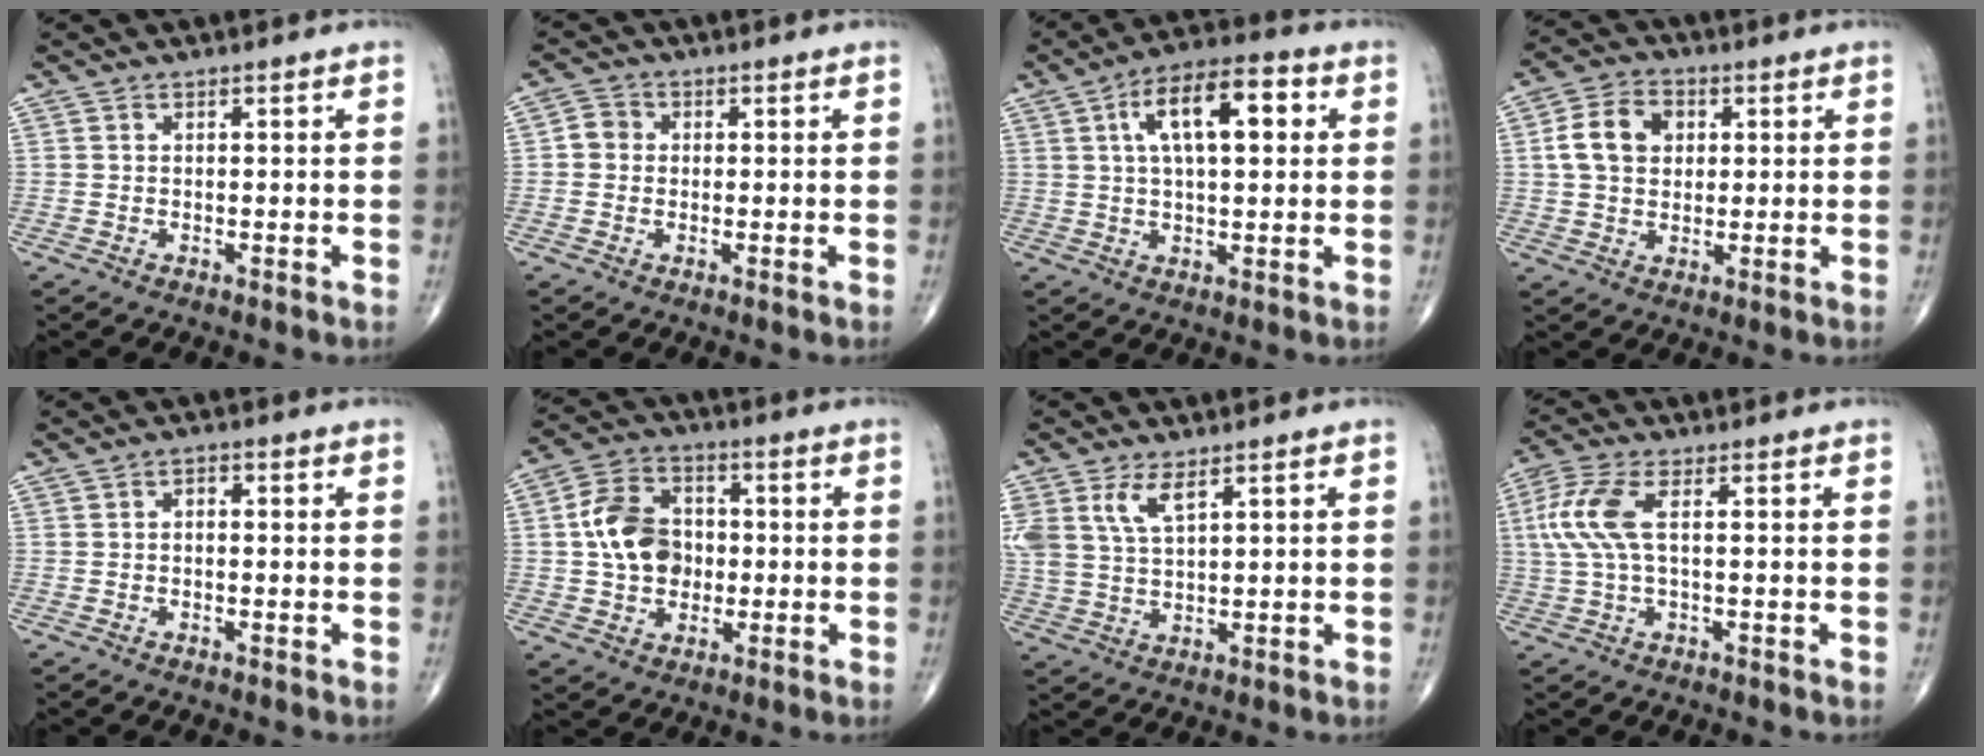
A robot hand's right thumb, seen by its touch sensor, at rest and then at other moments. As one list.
[{"total": 2.9, "force": [-0.1, 2.7, 1.1], "torque": [-0.007, 0.006, -0.008]}, {"total": 12.9, "force": [3.5, 5.5, 11.1], "torque": [-0.171, 0.015, 0.050]}, {"total": 9.2, "force": [1.8, 6.9, 5.8], "torque": [-0.090, 0.009, 0.027]}, {"total": 1.2, "force": [0.0, 0.7, 1.0], "torque": [-0.007, 0.003, -0.006]}, {"total": 11.4, "force": [0.0, 8.7, 7.4], "torque": [-0.113, 0.021, -0.005]}, {"total": 6.9, "force": [3.6, 3.0, 5.1], "torque": [-0.110, -0.008, 0.080]}, {"total": 8.2, "force": [1.4, 3.0, 7.5], "torque": [-0.206, 0.018, 0.026]}]